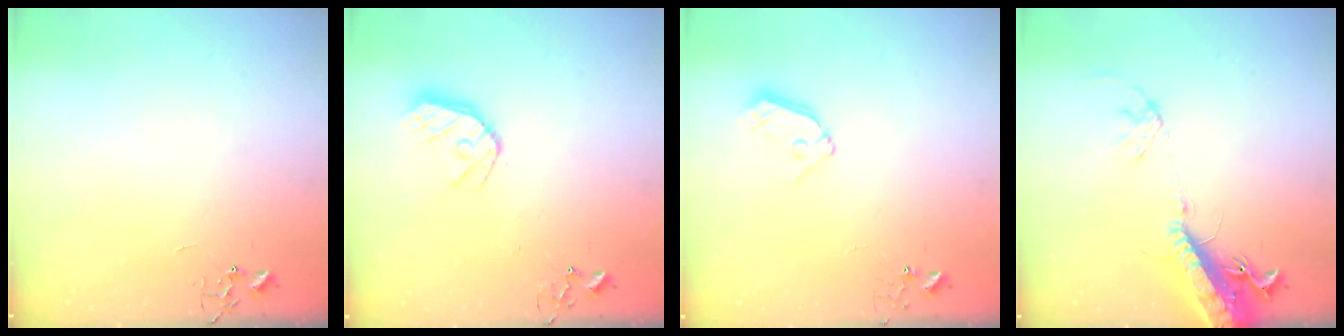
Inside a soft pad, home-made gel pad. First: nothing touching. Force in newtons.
{"total": 12.6, "press": 12.5, "slide": 1.4}
{"total": 8.4, "press": 8.4, "slide": 0.8}
{"total": 17.8, "press": 17.3, "slide": 4.1}